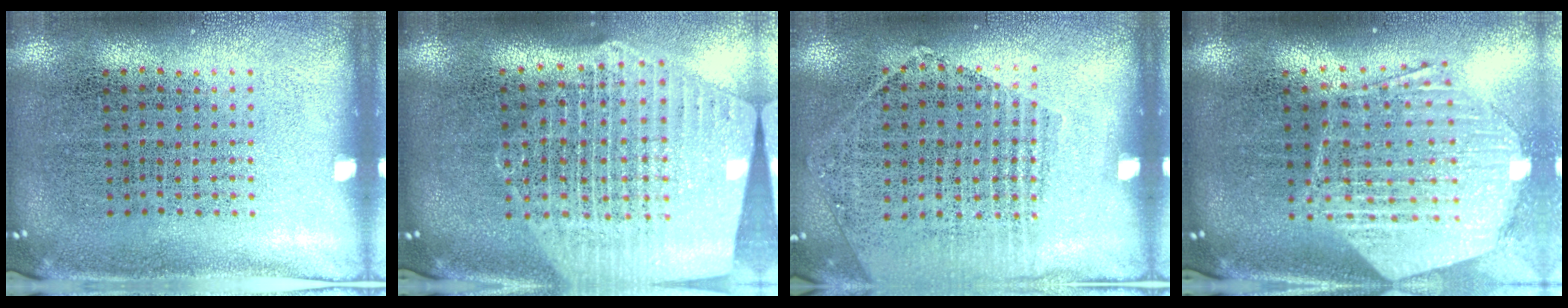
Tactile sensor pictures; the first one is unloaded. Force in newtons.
{"total": 2.8, "press": 2.3, "slide": 1.5}
{"total": 1.2, "press": 1.1, "slide": 0.5}
{"total": 2.2, "press": 1.9, "slide": 1.1}